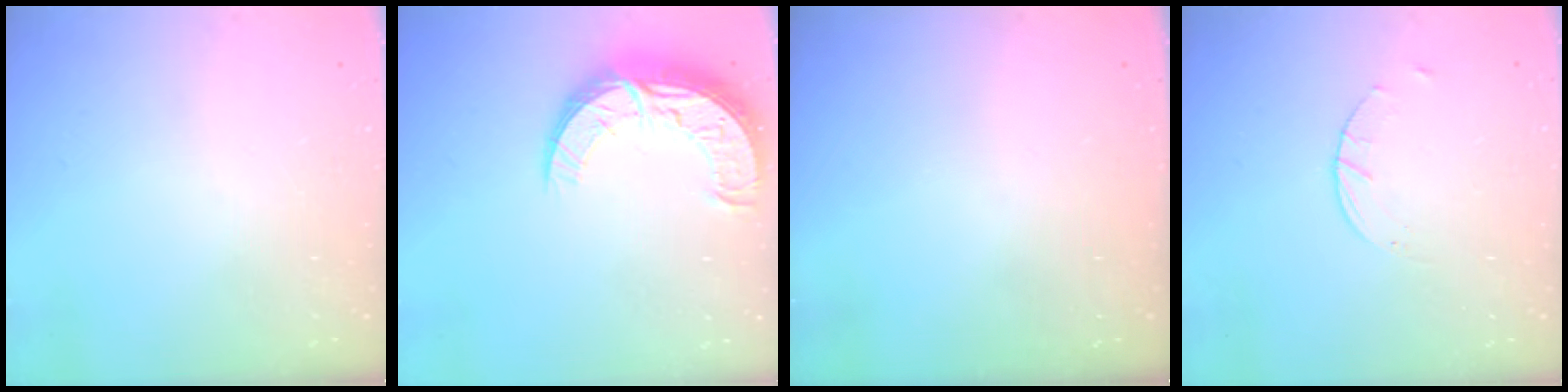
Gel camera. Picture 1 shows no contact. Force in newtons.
{"total": 13.9, "press": 13.9, "slide": 1.3}
{"total": 0.0}
{"total": 2.6, "press": 2.6, "slide": 0.4}